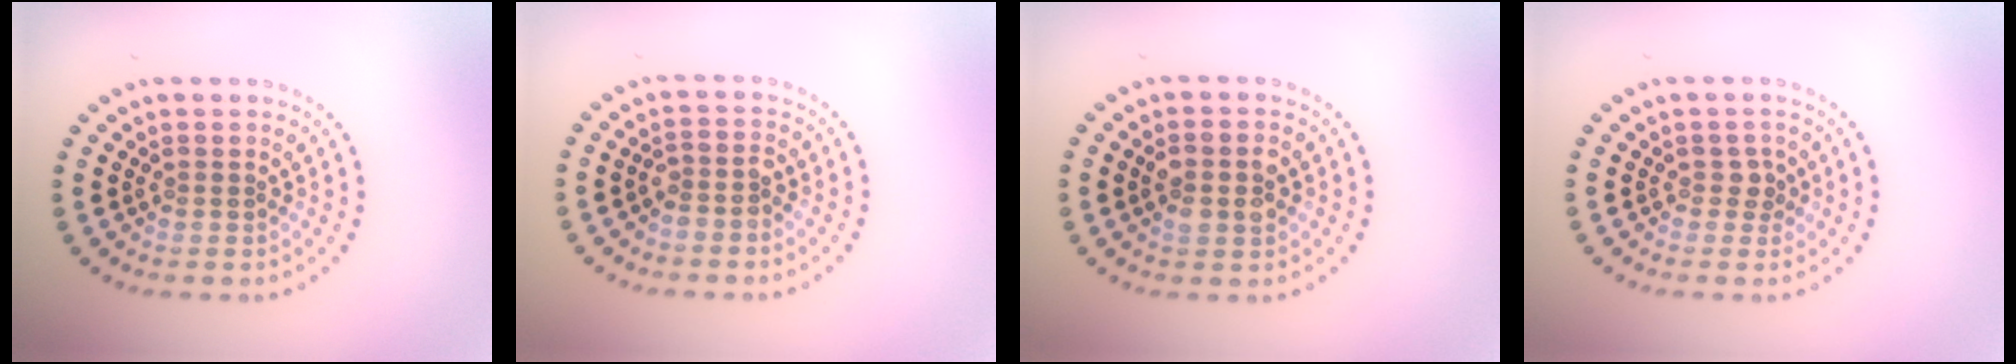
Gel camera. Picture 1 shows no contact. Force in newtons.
{"total": 1.8, "press": 1.5, "slide": 0.9}
{"total": 2.9, "press": 2.9, "slide": 0.3}
{"total": 1.2, "press": 1.0, "slide": 0.6}